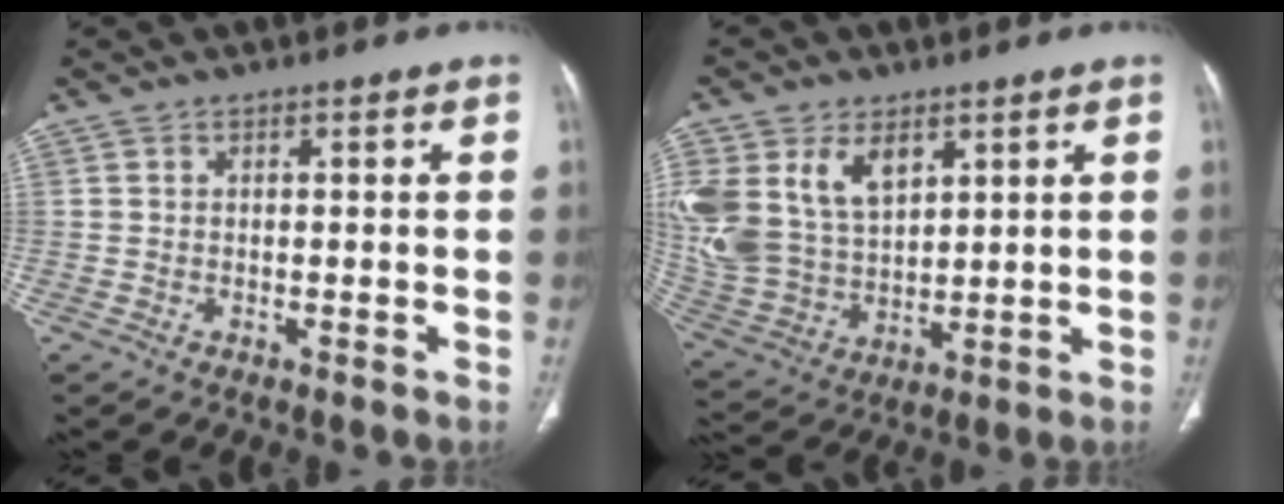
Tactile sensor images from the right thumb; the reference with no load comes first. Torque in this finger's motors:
{"motor_torque": [-0.46, 0.88, 0.58, 0.63, 0.14]}